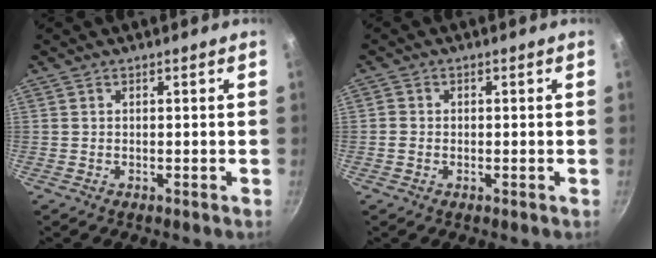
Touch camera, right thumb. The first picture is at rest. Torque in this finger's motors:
{"motor_torque": [-0.20, -0.78, -0.01, -0.23, -0.02]}